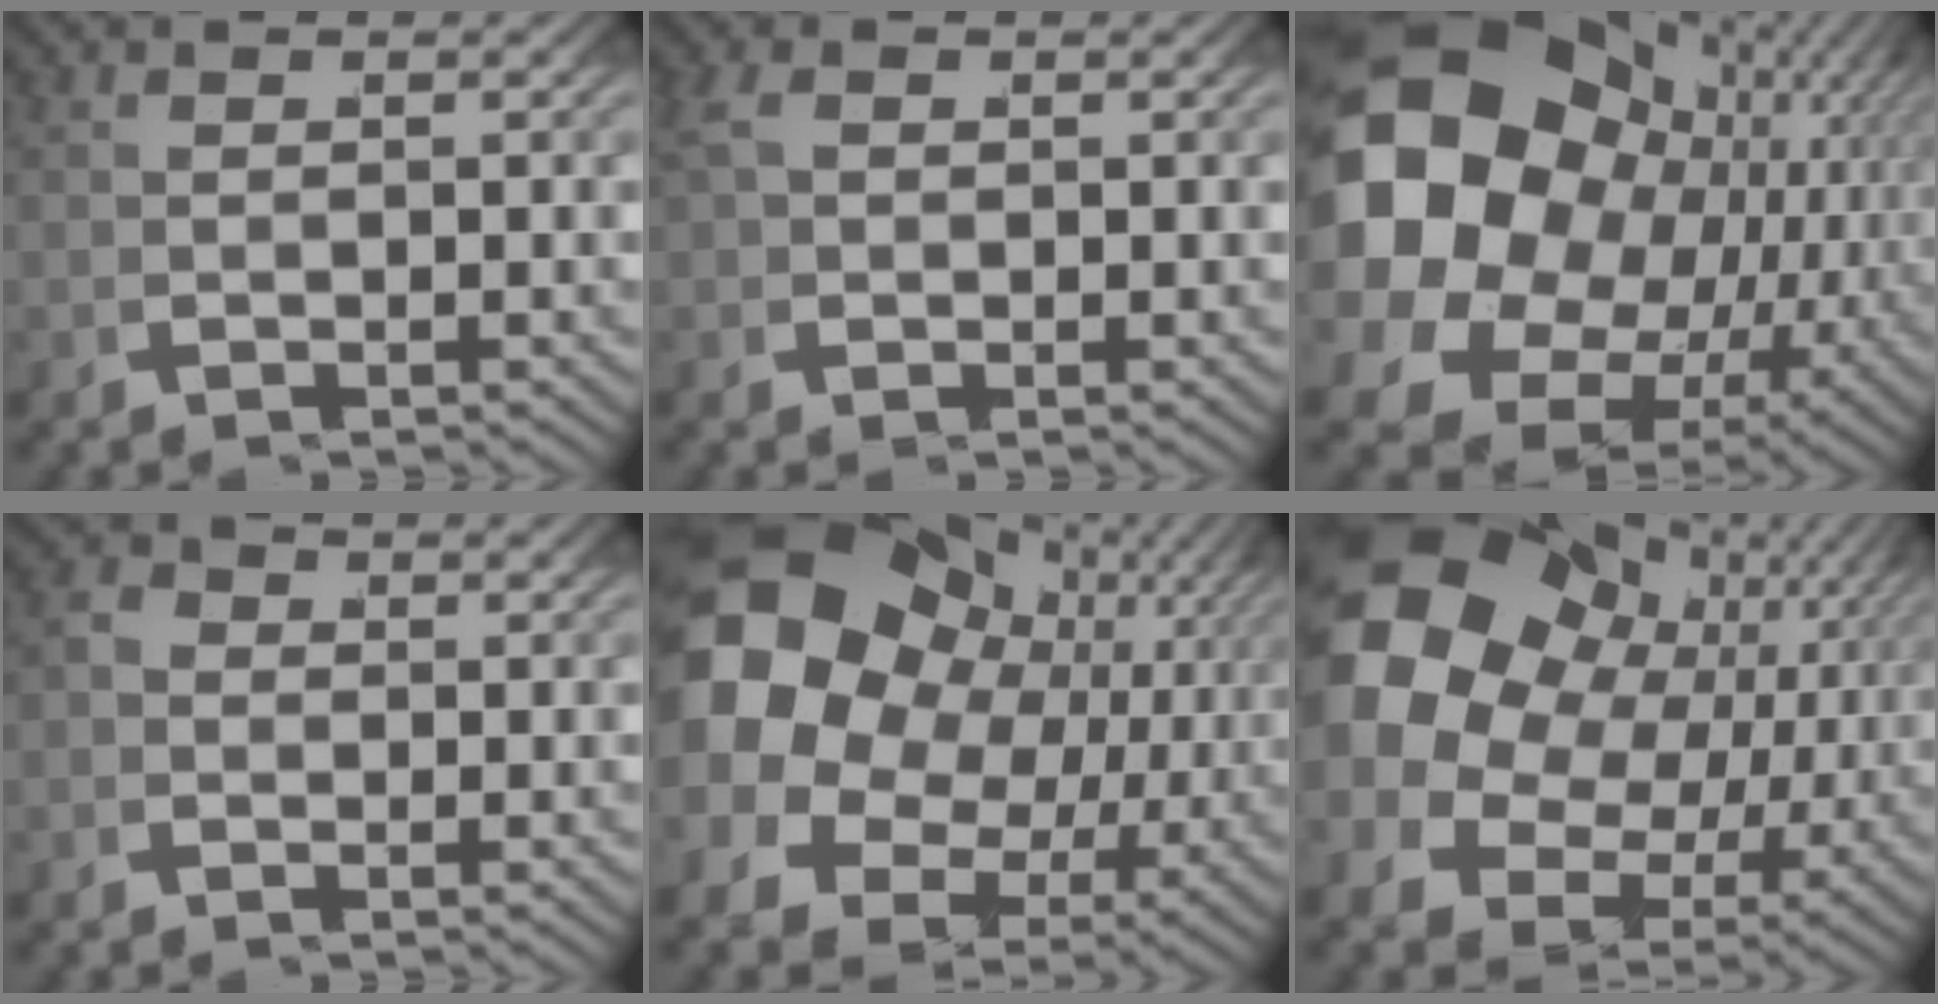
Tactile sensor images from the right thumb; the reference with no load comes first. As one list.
[{"total": 1.7, "force": [0.5, 1.3, 0.9], "torque": [-0.023, -0.001, 0.010]}, {"total": 27.5, "force": [0.7, 20.5, 18.2], "torque": [-0.330, -0.044, 0.014]}, {"total": 1.7, "force": [0.0, 1.6, 0.5], "torque": [-0.012, 0.002, -0.010]}, {"total": 20.3, "force": [2.2, 15.3, 13.1], "torque": [-0.249, -0.016, 0.036]}, {"total": 20.1, "force": [2.9, 15.0, 13.1], "torque": [-0.250, -0.014, 0.043]}]